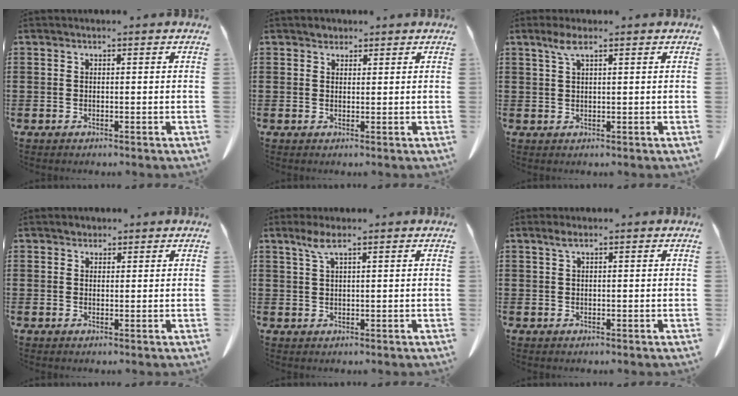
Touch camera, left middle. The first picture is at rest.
{"total": 1.4, "force": [1.1, 0.9, 0.1], "torque": [0.002, 0.000, 0.020]}
{"total": 2.9, "force": [1.6, 0.6, 2.3], "torque": [-0.050, 0.006, 0.027]}
{"total": 1.1, "force": [0.9, 0.7, 0.0], "torque": [-0.003, 0.004, 0.018]}
{"total": 3.1, "force": [1.9, 0.5, 2.4], "torque": [-0.053, 0.003, 0.033]}
{"total": 1.3, "force": [0.6, 0.2, 1.1], "torque": [-0.024, 0.003, 0.010]}